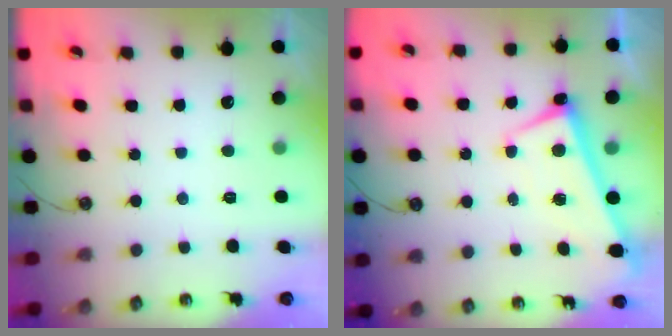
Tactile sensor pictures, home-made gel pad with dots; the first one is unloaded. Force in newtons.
{"total": 1.3, "press": 1.2, "slide": 0.3}